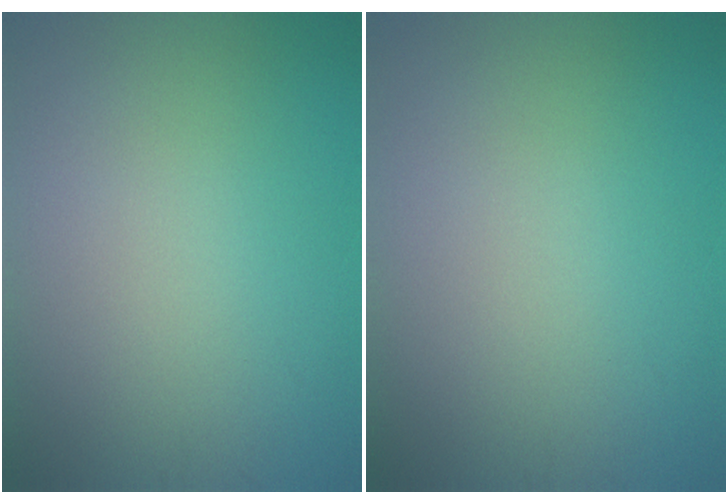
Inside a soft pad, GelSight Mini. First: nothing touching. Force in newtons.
{"total": 0.0}